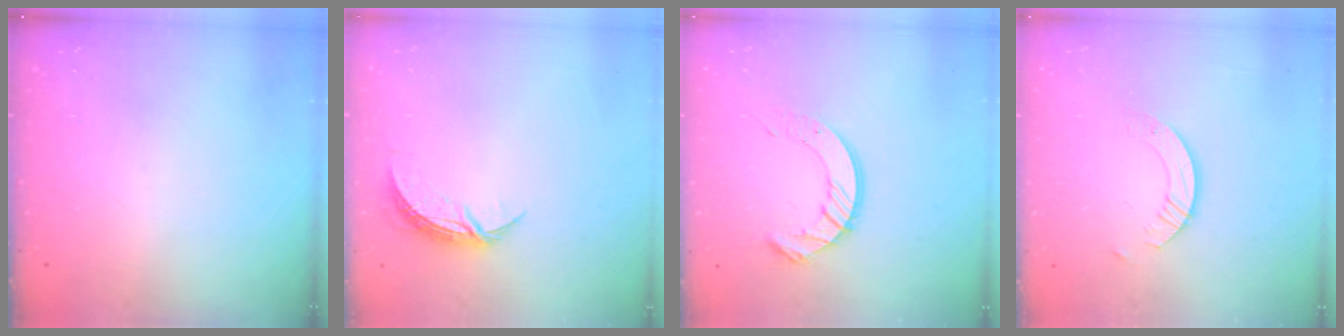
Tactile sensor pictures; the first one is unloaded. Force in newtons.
{"total": 6.7, "press": 6.7, "slide": 0.4}
{"total": 10.2, "press": 10.1, "slide": 1.0}
{"total": 3.8, "press": 3.7, "slide": 0.4}